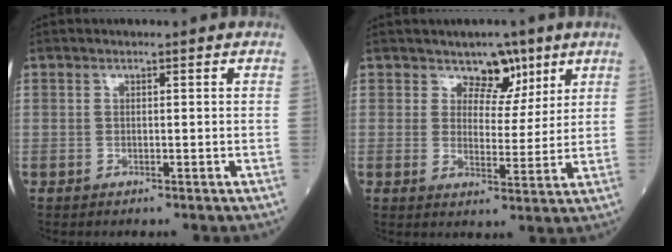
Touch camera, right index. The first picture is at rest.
{"total": 5.1, "force": [3.5, 3.1, 2.0], "torque": [-0.015, -0.003, 0.055]}